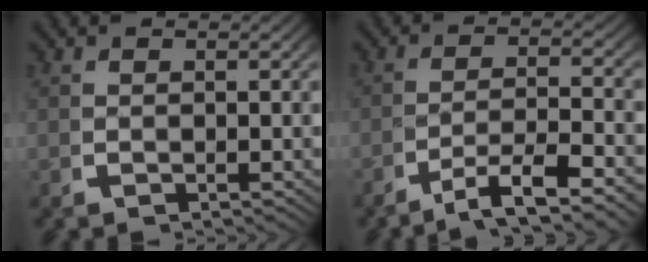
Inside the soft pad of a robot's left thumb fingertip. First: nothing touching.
{"total": 5.1, "force": [-2.5, 2.1, 4.0], "torque": [-0.070, -0.010, -0.039]}